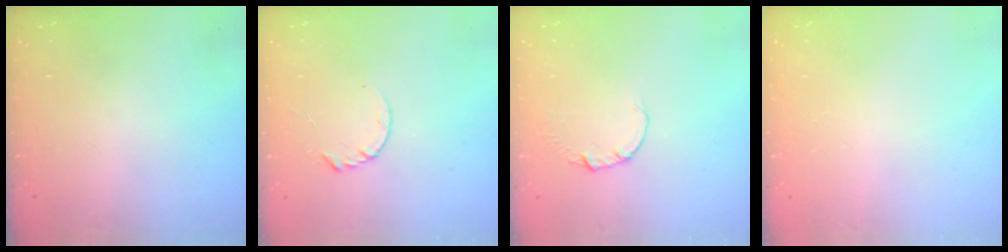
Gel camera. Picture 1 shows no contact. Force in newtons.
{"total": 3.6, "press": 3.6, "slide": 0.4}
{"total": 0.5, "press": 0.5, "slide": 0.1}
{"total": 2.6, "press": 2.6, "slide": 0.2}